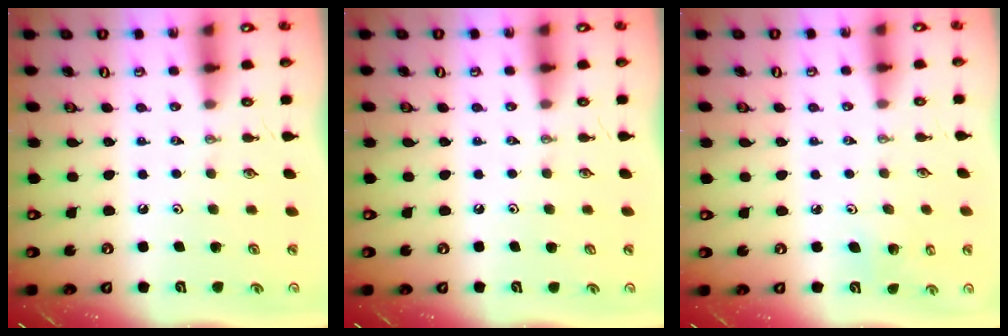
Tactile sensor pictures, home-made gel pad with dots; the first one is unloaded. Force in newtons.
{"total": 1.1, "press": 0.1, "slide": 1.1}
{"total": 3.7, "press": 3.7, "slide": 0.4}